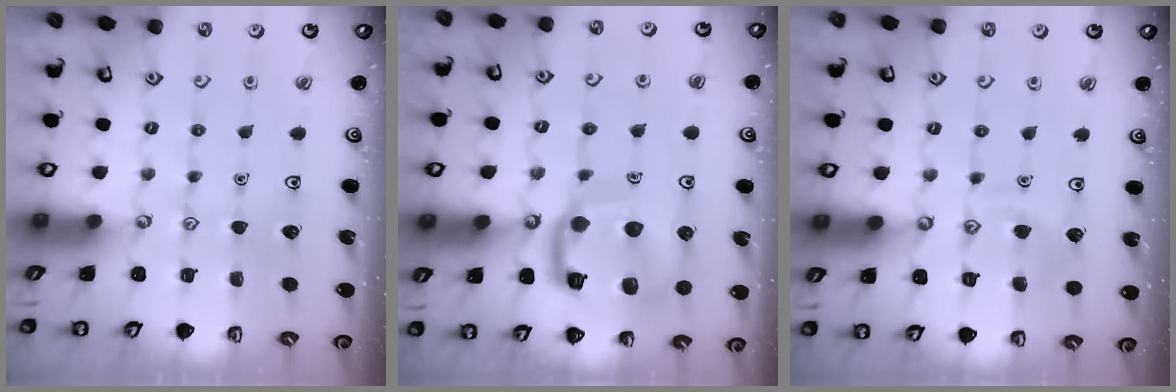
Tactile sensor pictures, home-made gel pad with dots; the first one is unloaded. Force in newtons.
{"total": 14.0, "press": 14.0, "slide": 1.2}
{"total": 7.1, "press": 7.1, "slide": 0.6}